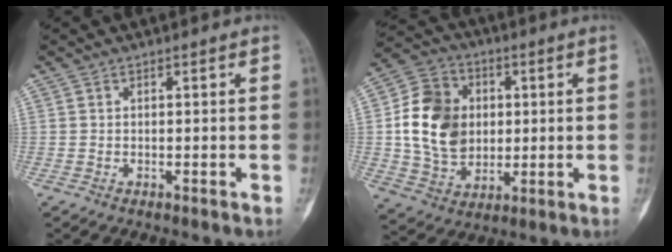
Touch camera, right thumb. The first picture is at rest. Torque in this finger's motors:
{"motor_torque": [0.98, 1.63, 0.58, -0.60, 0.05]}